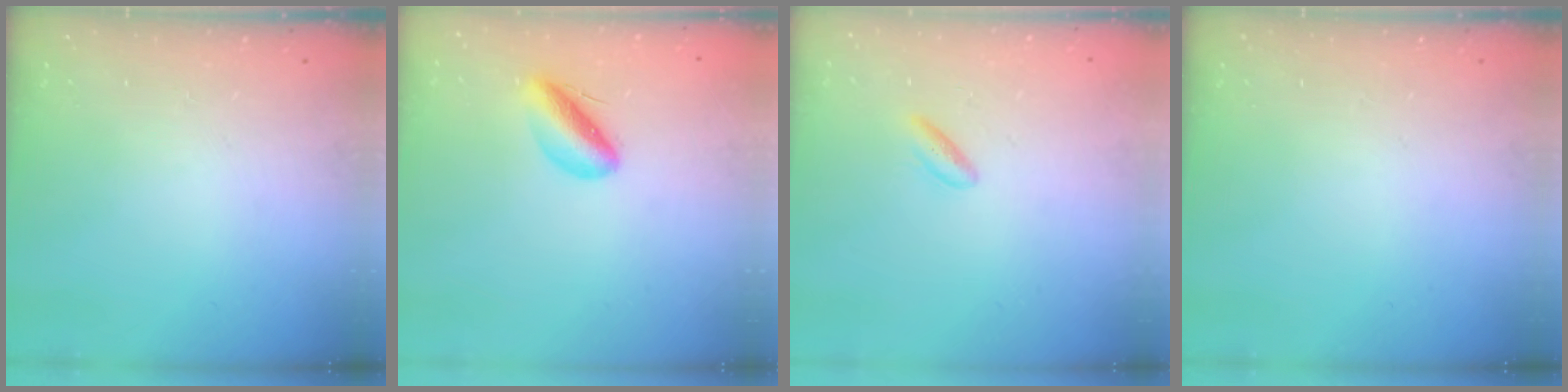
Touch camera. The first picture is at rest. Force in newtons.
{"total": 5.8, "press": 5.6, "slide": 1.4}
{"total": 2.0, "press": 1.7, "slide": 1.2}
{"total": 0.0}